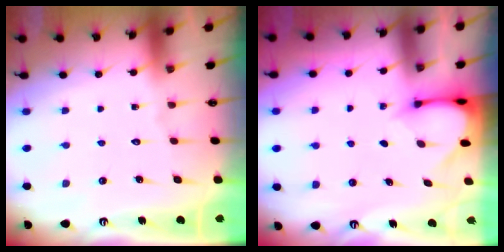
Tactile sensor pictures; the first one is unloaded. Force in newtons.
{"total": 3.4, "press": 3.3, "slide": 0.3}